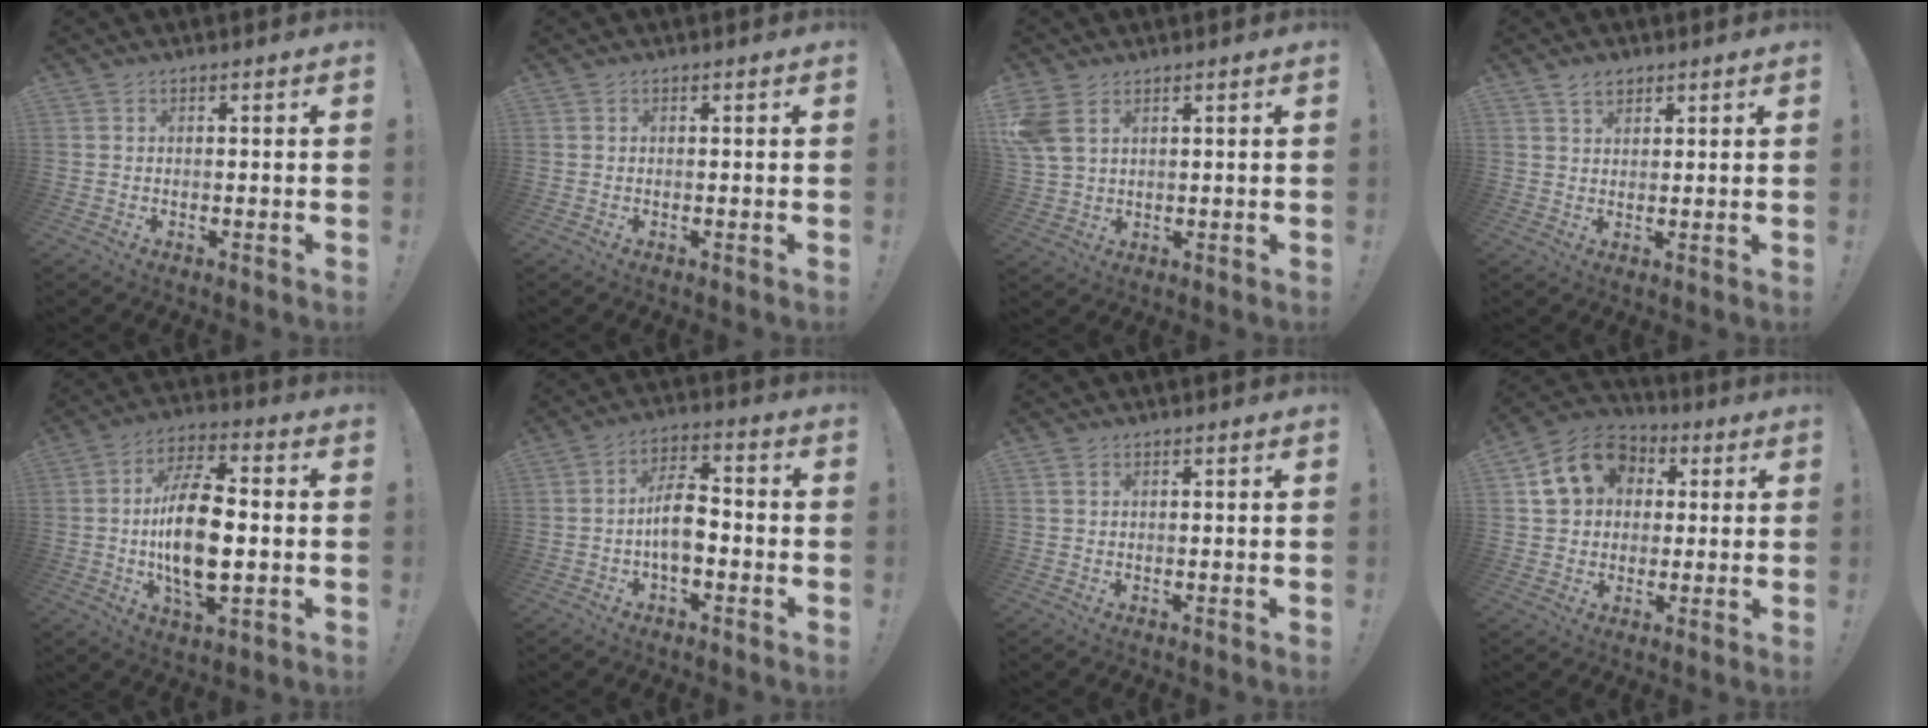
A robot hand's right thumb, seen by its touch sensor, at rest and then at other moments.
{"total": 0.0}
{"total": 6.7, "force": [3.4, 4.0, 4.2], "torque": [-0.096, -0.007, 0.068]}
{"total": 3.4, "force": [2.4, 2.0, 1.4], "torque": [-0.025, -0.009, 0.044]}
{"total": 17.3, "force": [-1.3, 8.2, 15.2], "torque": [-0.288, 0.001, -0.027]}
{"total": 9.3, "force": [-2.2, 5.5, 7.2], "torque": [-0.138, 0.018, -0.038]}
{"total": 0.6, "force": [0.3, 0.4, 0.2], "torque": [-0.010, 0.003, 0.008]}
{"total": 13.8, "force": [4.3, 11.3, 6.7], "torque": [-0.093, -0.003, 0.087]}